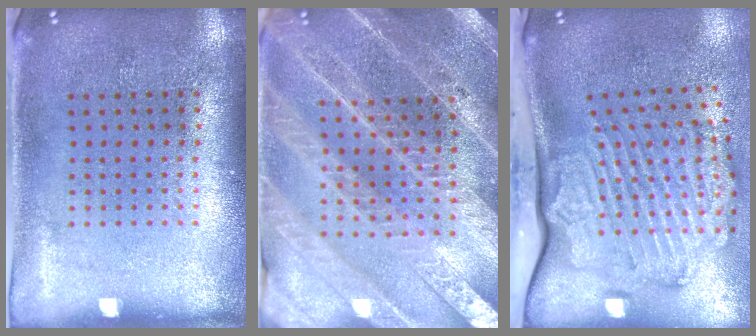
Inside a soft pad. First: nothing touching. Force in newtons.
{"total": 4.1, "press": 3.7, "slide": 1.6}
{"total": 3.6, "press": 2.4, "slide": 2.6}